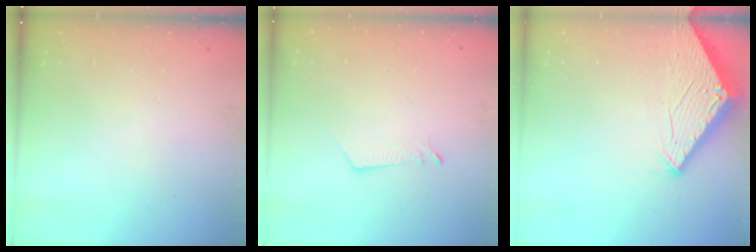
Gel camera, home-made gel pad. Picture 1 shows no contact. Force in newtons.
{"total": 3.6, "press": 3.6, "slide": 0.5}
{"total": 2.9, "press": 2.9, "slide": 0.1}